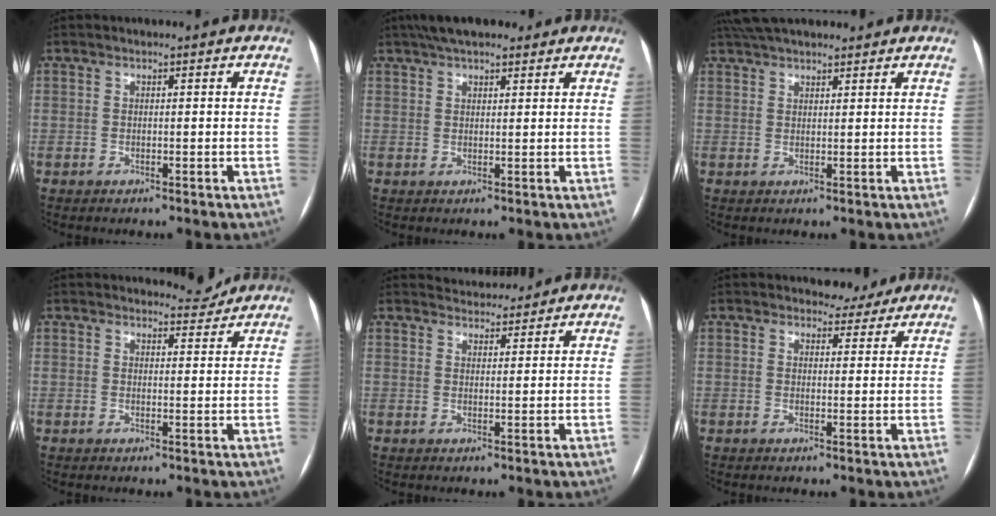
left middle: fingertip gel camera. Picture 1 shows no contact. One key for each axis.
{"total": 8.3, "fx": 6.6, "fy": 2.4, "fz": 4.4, "tx": -0.066, "ty": 0.037, "tz": 0.107}
{"total": 9.7, "fx": 8.4, "fy": 2.5, "fz": 4.1, "tx": -0.066, "ty": 0.044, "tz": 0.134}
{"total": 2.7, "fx": 2.6, "fy": 0.3, "fz": -0.4, "tx": -0.001, "ty": -0.015, "tz": 0.034}
{"total": 4.1, "fx": 4.1, "fy": 0.7, "fz": 0.0, "tx": -0.007, "ty": 0.014, "tz": 0.061}
{"total": 3.1, "fx": 2.9, "fy": 1.3, "fz": 0.0, "tx": -0.001, "ty": -0.003, "tz": 0.032}